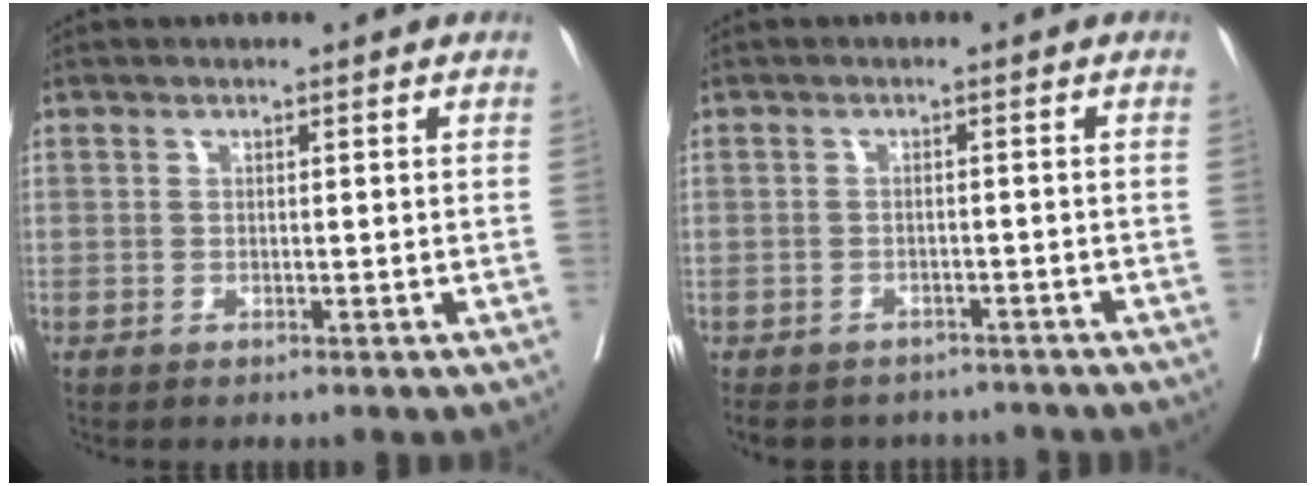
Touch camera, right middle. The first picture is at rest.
{"total": 8.9, "force": [-8.1, 3.2, 1.6], "torque": [-0.027, 0.007, -0.097]}